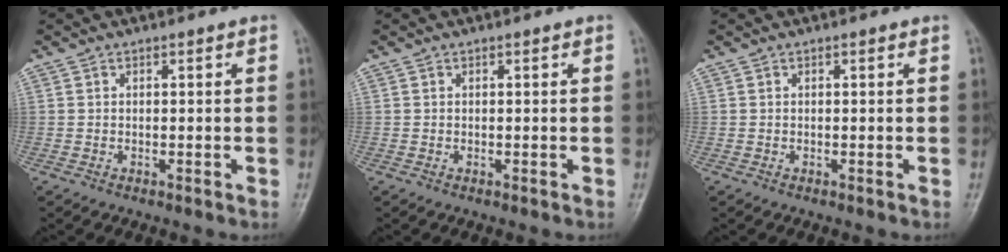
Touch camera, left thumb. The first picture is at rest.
{"total": 0.0}
{"total": 0.0}